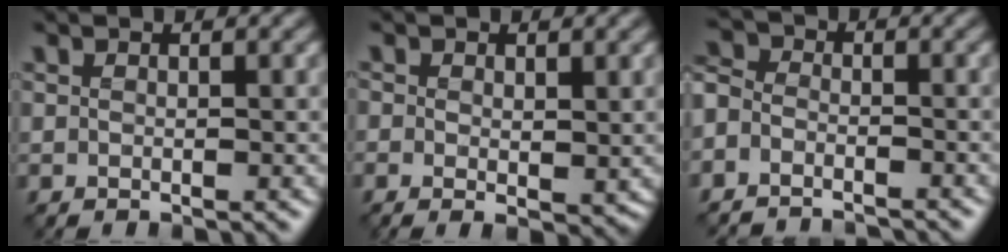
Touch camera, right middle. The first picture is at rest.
{"total": 1.2, "force": [0.3, 0.6, 1.0], "torque": [-0.014, -0.005, 0.008]}
{"total": 5.0, "force": [-4.6, 2.0, 0.5], "torque": [0.009, 0.008, -0.089]}